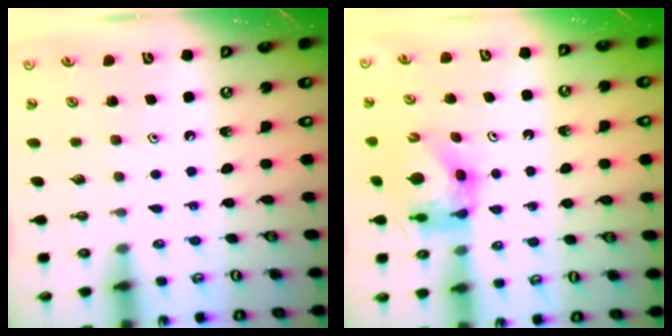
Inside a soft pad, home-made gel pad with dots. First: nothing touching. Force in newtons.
{"total": 5.6, "press": 5.6, "slide": 0.2}